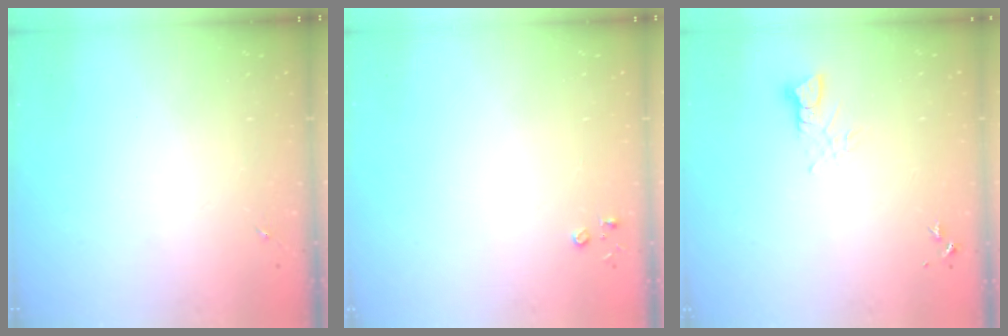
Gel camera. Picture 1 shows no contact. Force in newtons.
{"total": 2.8, "press": 2.8, "slide": 0.3}
{"total": 3.5, "press": 3.5, "slide": 0.2}